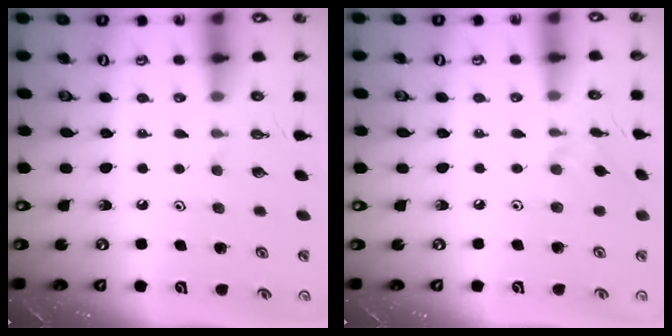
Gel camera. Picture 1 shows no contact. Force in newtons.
{"total": 2.3, "press": 2.3, "slide": 0.4}